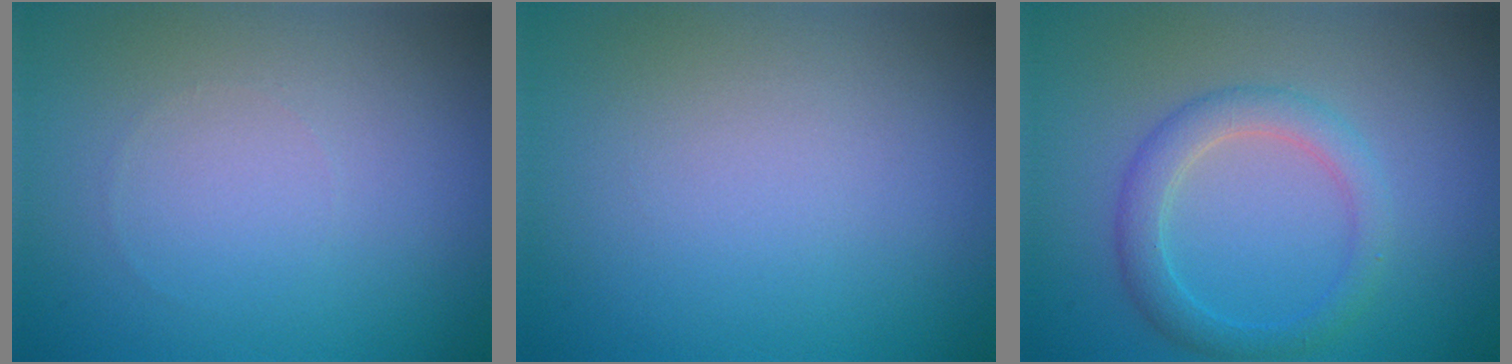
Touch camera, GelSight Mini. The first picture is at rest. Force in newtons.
{"total": 0.0}
{"total": 3.0, "press": 3.0, "slide": 0.2}